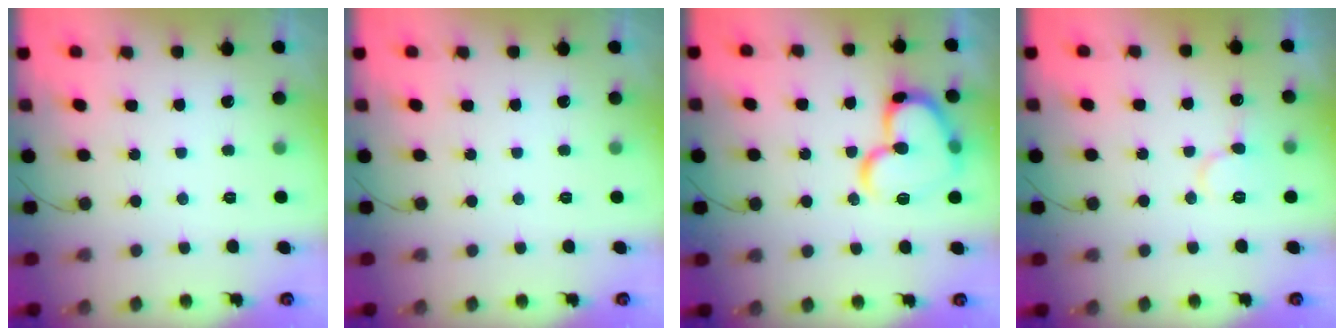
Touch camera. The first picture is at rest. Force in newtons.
{"total": 0.0}
{"total": 19.0, "press": 18.9, "slide": 1.8}
{"total": 8.8, "press": 8.7, "slide": 1.2}